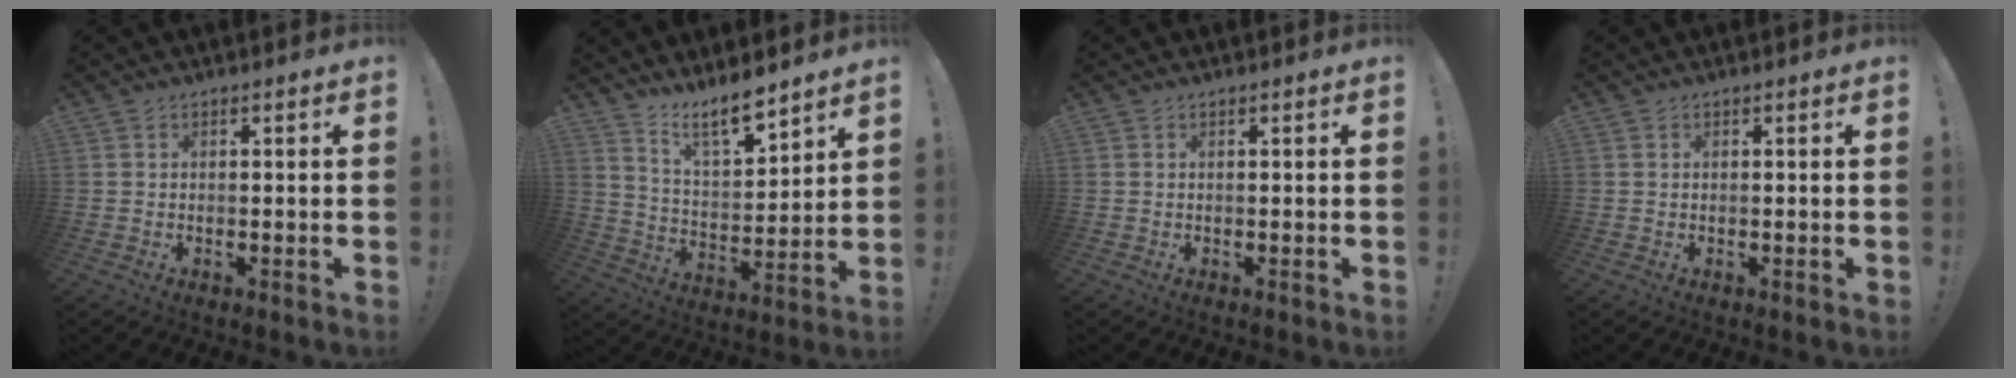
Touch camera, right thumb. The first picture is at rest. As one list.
[{"total": 10.3, "force": [8.9, 2.1, 4.7], "torque": [-0.080, -0.073, 0.159]}, {"total": 0.0}, {"total": 0.0}]